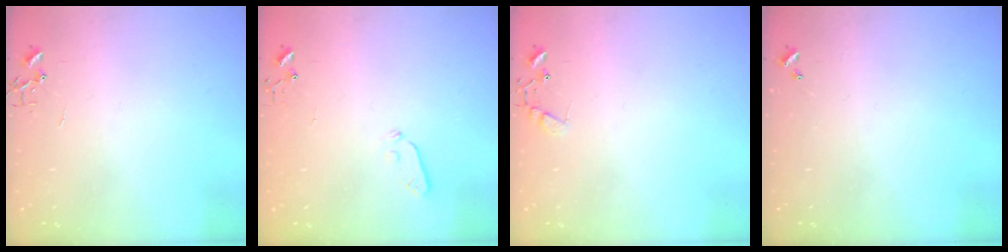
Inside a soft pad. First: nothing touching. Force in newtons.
{"total": 3.5, "press": 3.3, "slide": 1.0}
{"total": 6.8, "press": 6.8, "slide": 0.5}
{"total": 0.0}